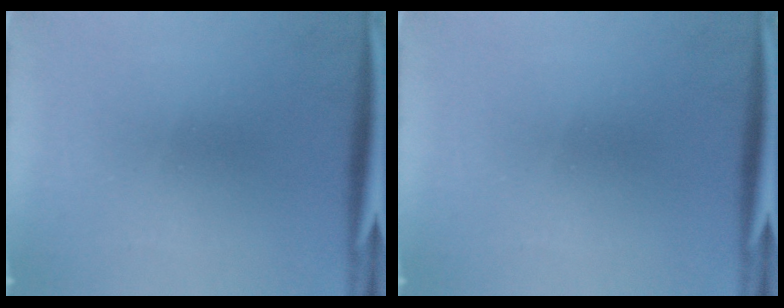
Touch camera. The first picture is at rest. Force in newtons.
{"total": 0.0}